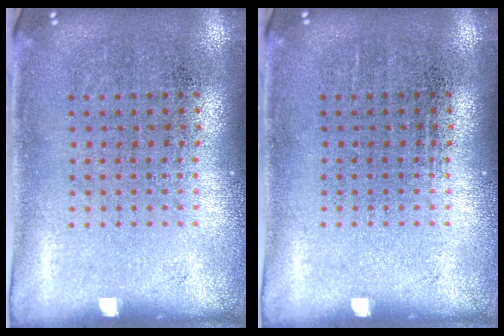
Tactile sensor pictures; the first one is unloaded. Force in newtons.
{"total": 0.0}